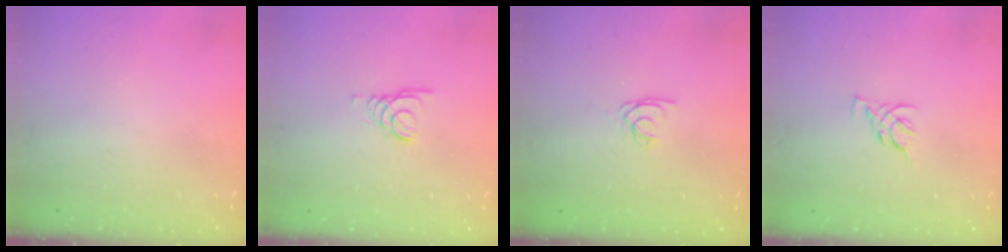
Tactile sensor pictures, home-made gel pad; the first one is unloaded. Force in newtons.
{"total": 1.3, "press": 1.3, "slide": 0.1}
{"total": 2.5, "press": 2.5, "slide": 0.1}
{"total": 3.6, "press": 3.5, "slide": 0.8}